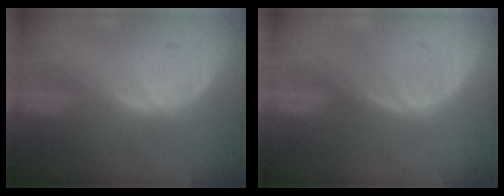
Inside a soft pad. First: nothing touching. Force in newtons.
{"total": 0.0}